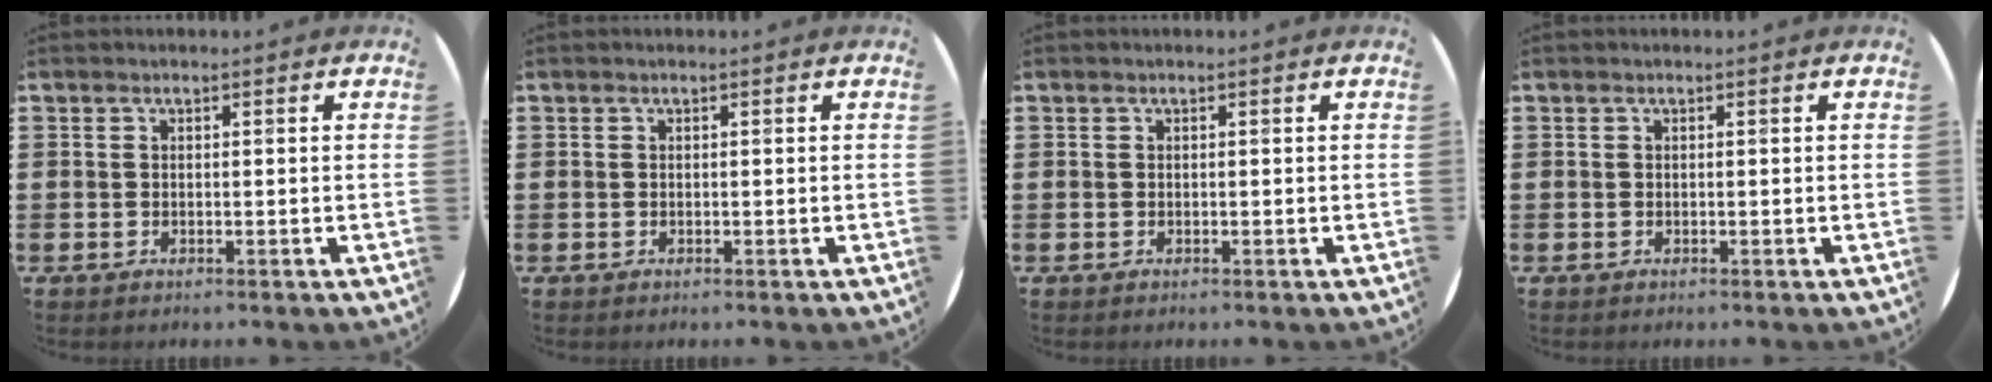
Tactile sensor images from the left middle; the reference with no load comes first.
{"total": 0.0}
{"total": 0.0}
{"total": 0.0}